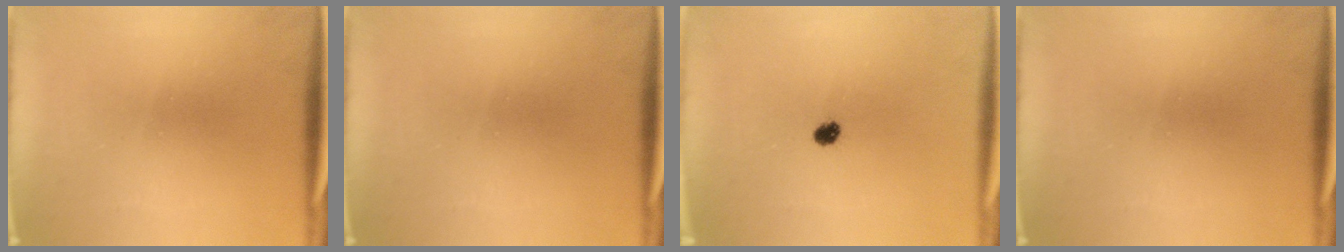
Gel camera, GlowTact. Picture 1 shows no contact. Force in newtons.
{"total": 0.0}
{"total": 1.9}
{"total": 0.0}